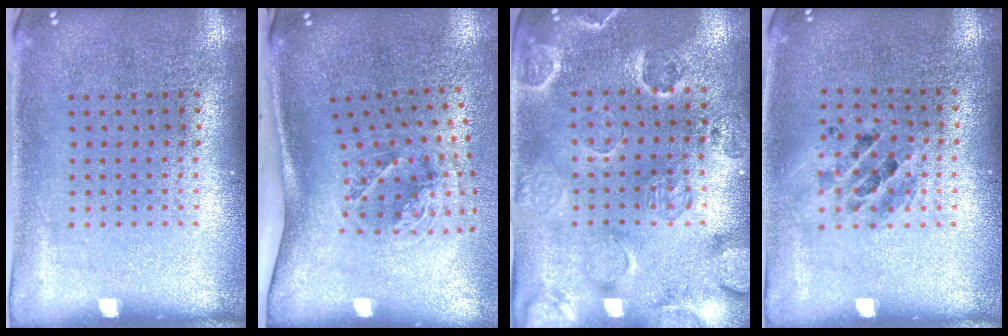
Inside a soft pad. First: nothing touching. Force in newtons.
{"total": 1.9, "press": 1.2, "slide": 1.4}
{"total": 2.5, "press": 2.2, "slide": 1.1}
{"total": 1.2, "press": 1.1, "slide": 0.4}